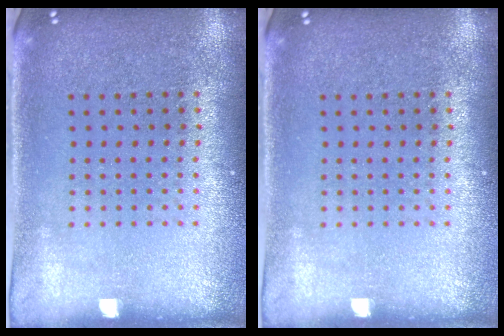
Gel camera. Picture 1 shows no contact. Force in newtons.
{"total": 0.0}